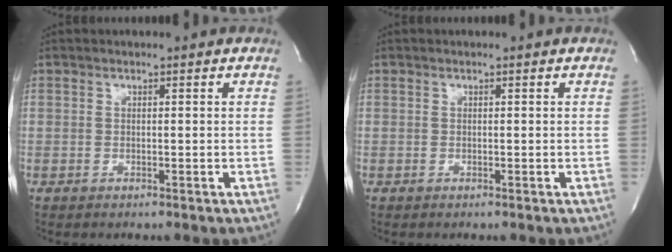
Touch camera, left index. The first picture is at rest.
{"total": 0.0}